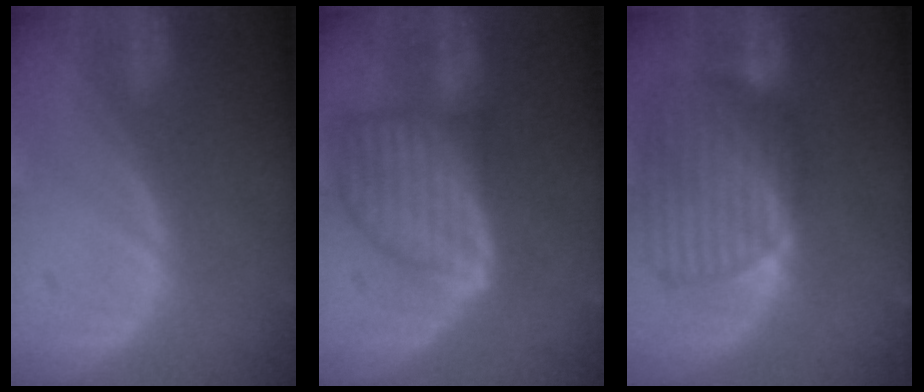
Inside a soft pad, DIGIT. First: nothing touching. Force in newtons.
{"total": 9.4, "press": 9.3, "slide": 0.6}
{"total": 10.4, "press": 8.9, "slide": 5.5}